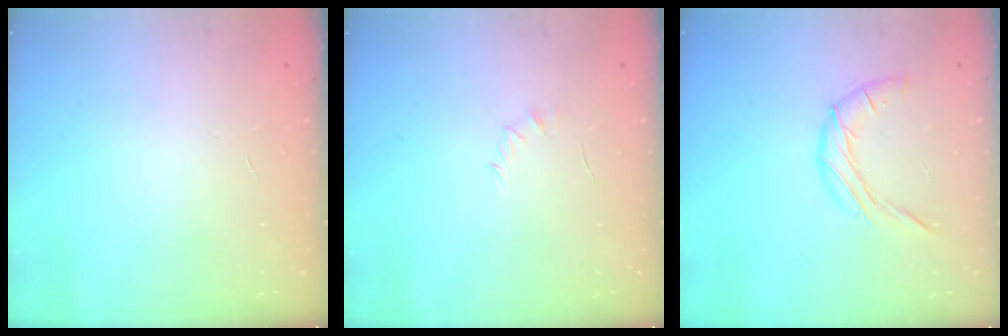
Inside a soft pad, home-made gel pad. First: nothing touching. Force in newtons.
{"total": 4.1, "press": 3.9, "slide": 1.3}
{"total": 8.6, "press": 8.6, "slide": 0.2}